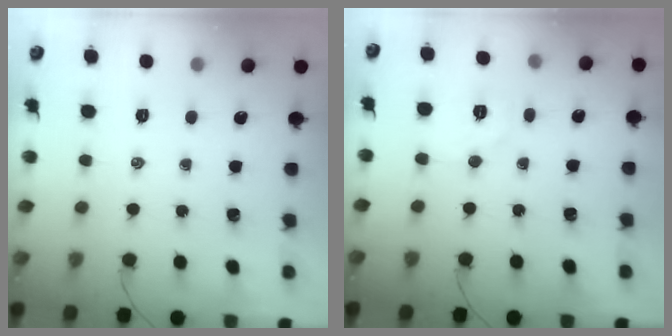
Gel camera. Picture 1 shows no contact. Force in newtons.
{"total": 5.7, "press": 5.6, "slide": 1.1}